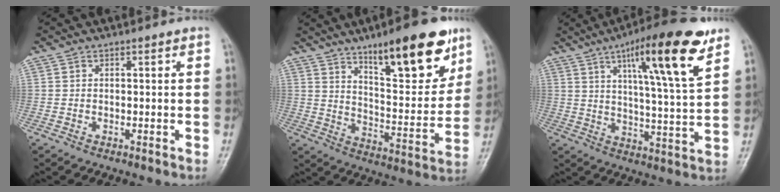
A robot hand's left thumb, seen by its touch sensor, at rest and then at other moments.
{"total": 19.0, "force": [11.8, 5.7, 13.8], "torque": [-0.162, -0.066, 0.189]}
{"total": 18.2, "force": [9.7, 3.0, 15.1], "torque": [-0.221, -0.038, 0.150]}